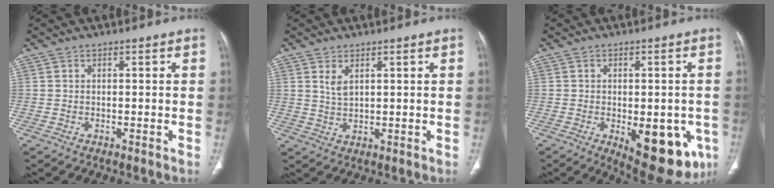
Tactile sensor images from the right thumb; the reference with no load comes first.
{"total": 2.9, "force": [1.5, 1.3, 2.1], "torque": [-0.041, -0.010, 0.037]}
{"total": 15.8, "force": [-5.3, 7.4, 12.9], "torque": [-0.125, -0.003, -0.048]}